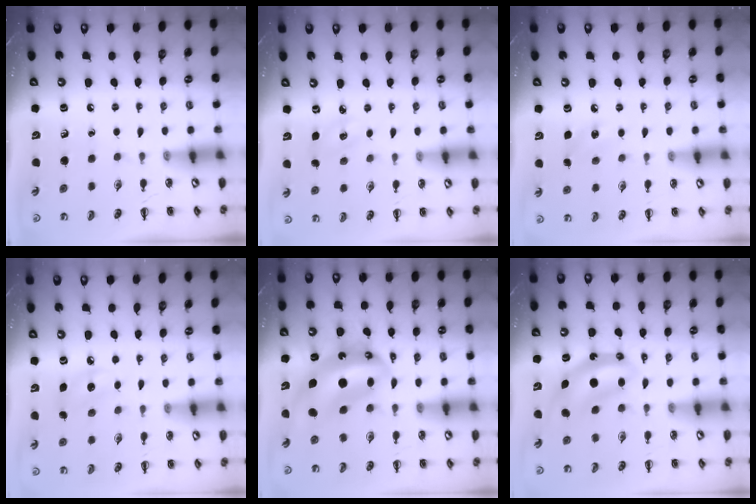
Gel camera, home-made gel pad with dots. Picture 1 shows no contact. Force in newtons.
{"total": 4.2, "press": 4.0, "slide": 1.3}
{"total": 6.7, "press": 6.4, "slide": 1.7}
{"total": 7.4, "press": 7.2, "slide": 1.8}
{"total": 13.4, "press": 13.0, "slide": 3.3}
{"total": 7.1, "press": 7.1, "slide": 0.6}